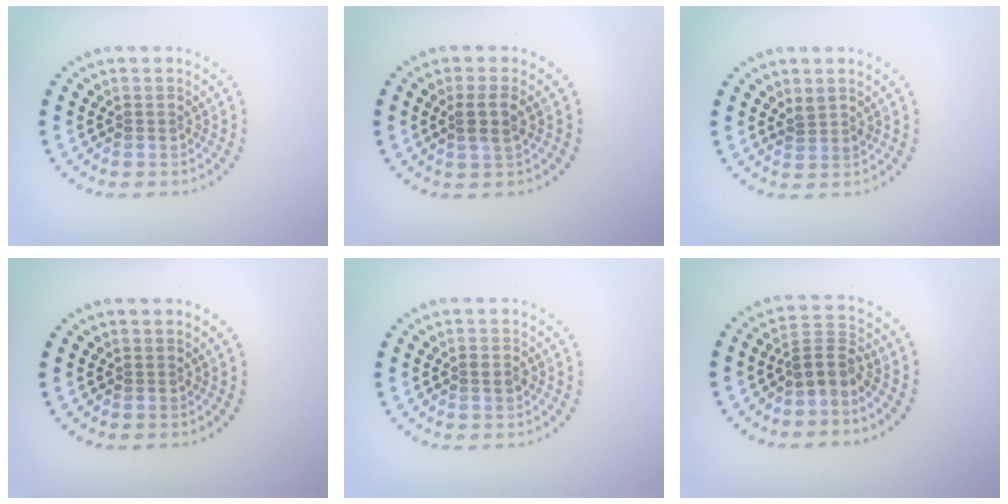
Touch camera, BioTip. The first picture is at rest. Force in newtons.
{"total": 2.1, "press": 1.8, "slide": 1.0}
{"total": 1.0, "press": 0.8, "slide": 0.6}
{"total": 0.0}
{"total": 1.1, "press": 1.0, "slide": 0.2}
{"total": 2.8, "press": 2.1, "slide": 1.8}